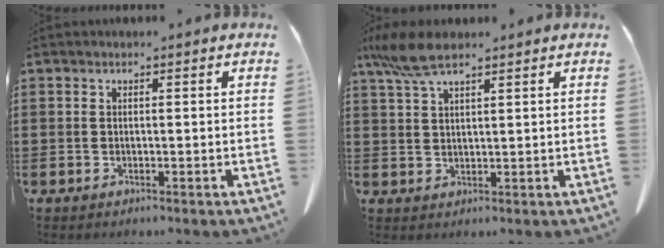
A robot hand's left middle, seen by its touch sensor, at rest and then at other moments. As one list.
[{"total": 6.2, "force": [4.3, 1.4, 4.2], "torque": [-0.099, -0.006, 0.078]}]